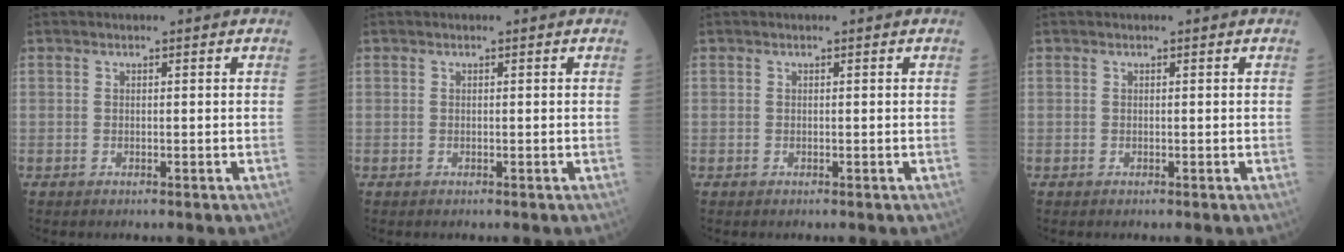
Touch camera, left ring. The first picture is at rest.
{"total": 0.0}
{"total": 0.0}
{"total": 0.0}